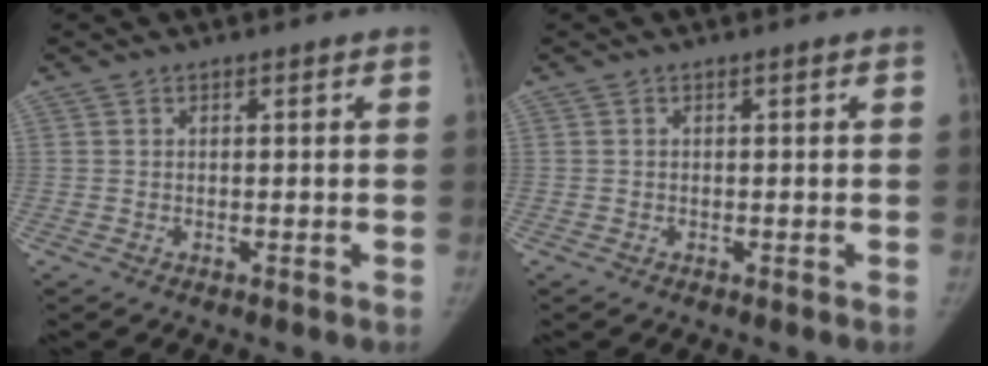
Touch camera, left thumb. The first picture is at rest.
{"total": 0.0}